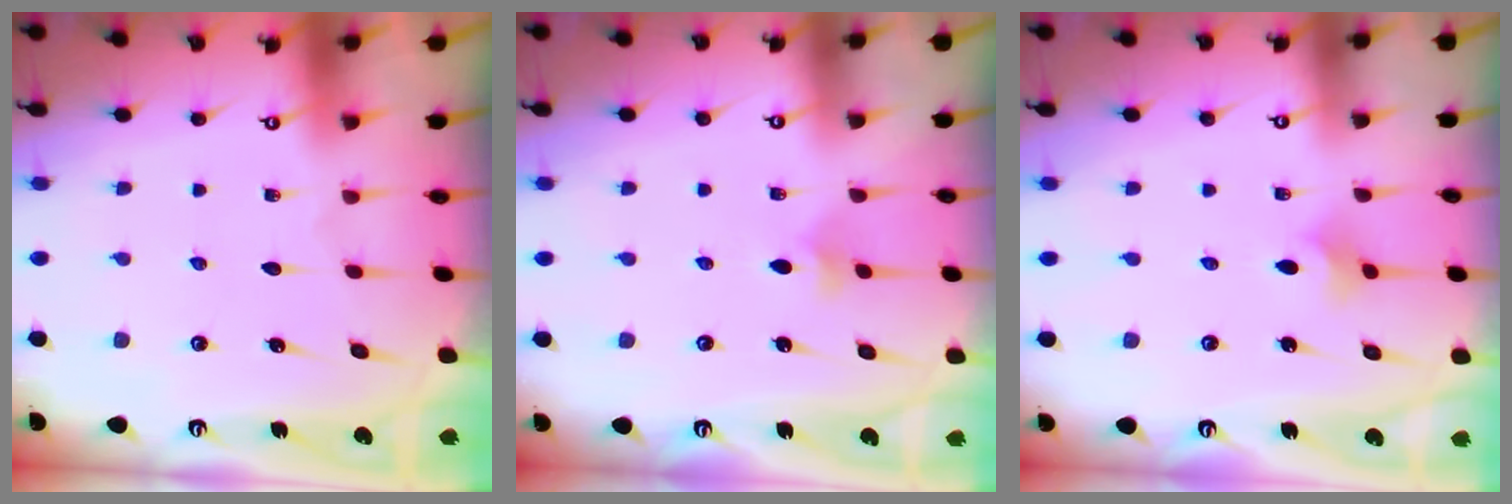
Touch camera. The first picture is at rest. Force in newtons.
{"total": 3.9, "press": 3.8, "slide": 1.0}
{"total": 3.4, "press": 3.3, "slide": 0.9}